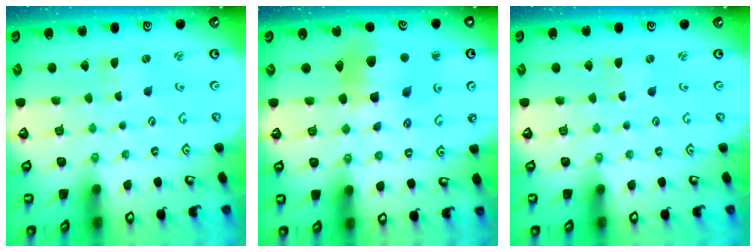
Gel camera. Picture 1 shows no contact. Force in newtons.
{"total": 11.9, "press": 11.8, "slide": 1.6}
{"total": 0.0}